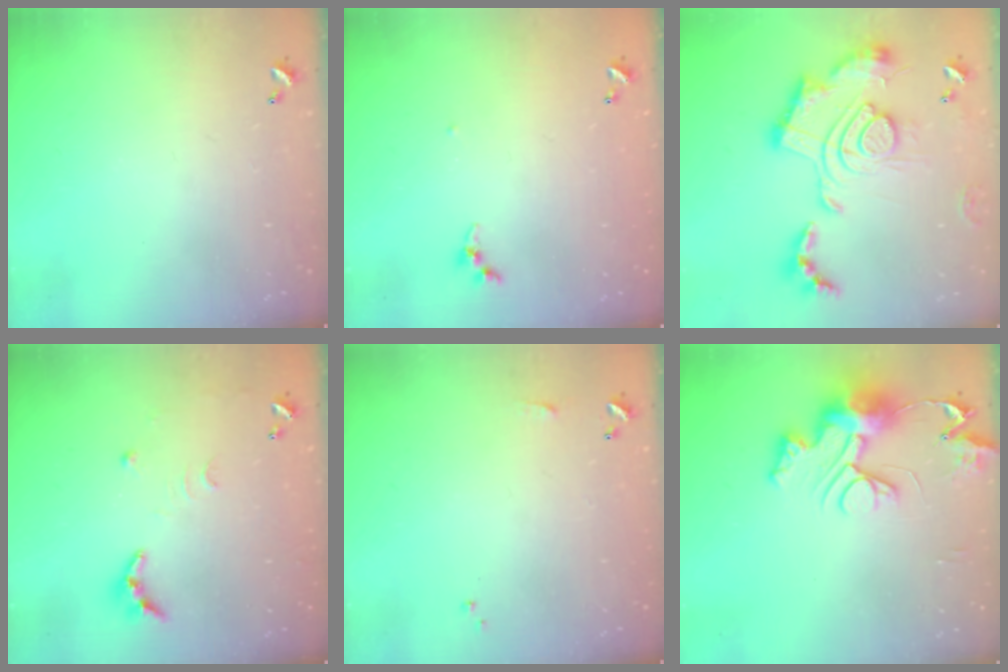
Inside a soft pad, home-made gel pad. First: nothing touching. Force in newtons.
{"total": 3.8, "press": 3.8, "slide": 0.3}
{"total": 2.5, "press": 1.9, "slide": 1.7}
{"total": 9.0, "press": 9.0, "slide": 0.5}
{"total": 4.2, "press": 4.2, "slide": 0.6}
{"total": 13.0, "press": 13.0, "slide": 0.8}